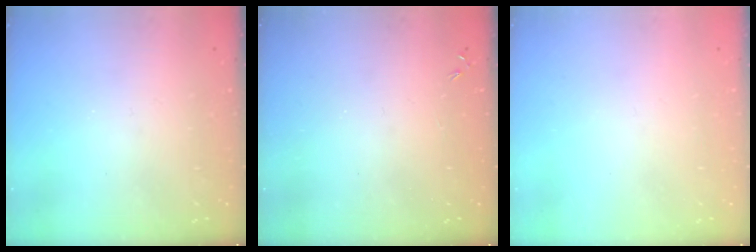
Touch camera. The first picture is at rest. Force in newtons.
{"total": 0.0}
{"total": 0.0}